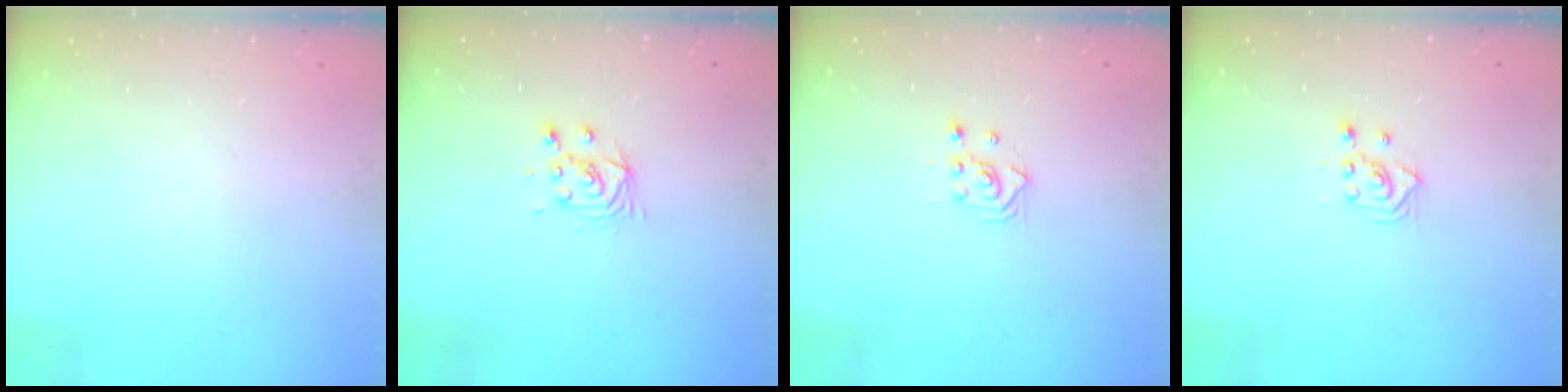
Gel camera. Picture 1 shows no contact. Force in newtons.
{"total": 5.5, "press": 5.5, "slide": 0.5}
{"total": 2.5, "press": 2.5, "slide": 0.3}
{"total": 2.4, "press": 2.2, "slide": 0.8}